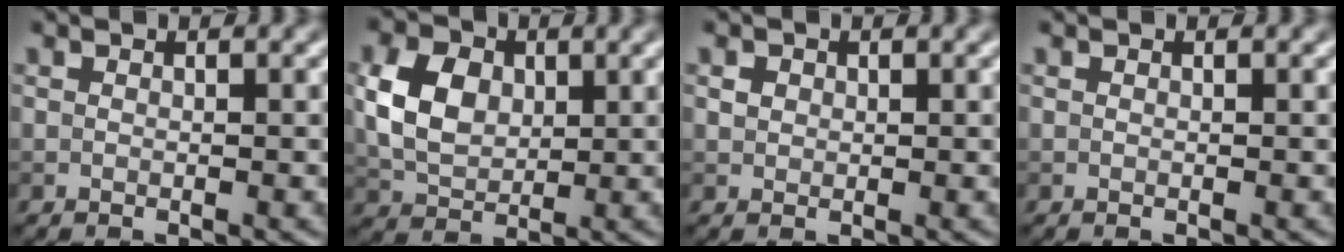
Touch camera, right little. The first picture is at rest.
{"total": 5.6, "force": [1.0, 4.1, 3.7], "torque": [-0.084, 0.006, 0.018]}
{"total": 0.8, "force": [0.2, 0.8, 0.3], "torque": [-0.004, -0.001, 0.004]}
{"total": 0.0}